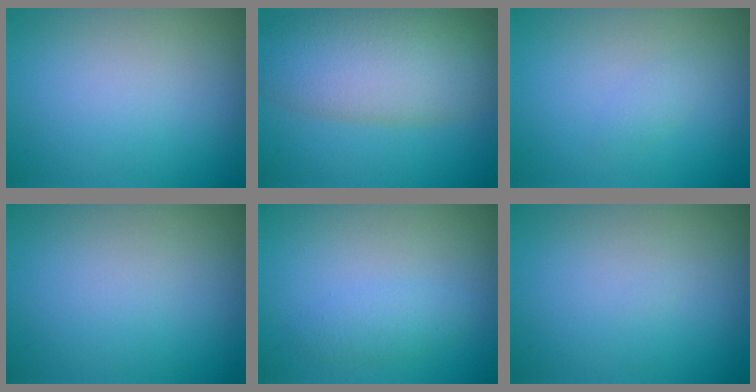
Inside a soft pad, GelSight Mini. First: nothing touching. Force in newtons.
{"total": 8.9, "press": 8.9, "slide": 0.4}
{"total": 0.9, "press": 0.9, "slide": 0.0}
{"total": 0.0}
{"total": 1.6, "press": 1.6, "slide": 0.0}
{"total": 0.0}